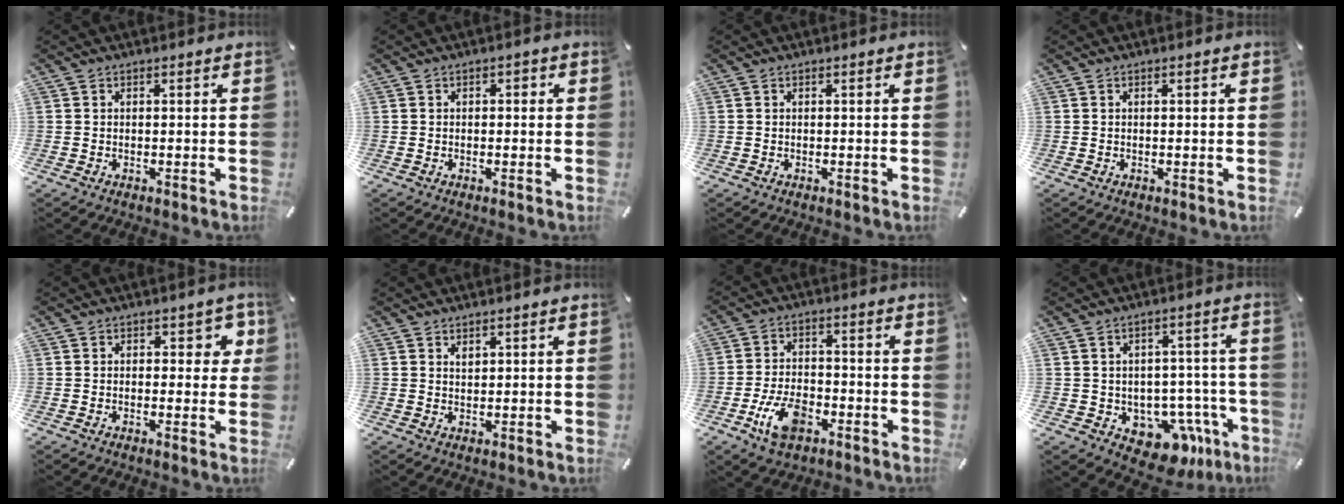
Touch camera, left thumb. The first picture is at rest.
{"total": 1.1, "force": [-0.4, 0.7, 0.8], "torque": [-0.015, 0.006, -0.010]}
{"total": 0.0}
{"total": 0.8, "force": [0.0, 0.1, 0.8], "torque": [-0.015, -0.001, 0.001]}
{"total": 4.4, "force": [1.2, 2.7, 3.4], "torque": [-0.029, -0.004, 0.012]}
{"total": 1.4, "force": [1.0, 0.8, 0.6], "torque": [-0.004, -0.002, 0.017]}
{"total": 9.9, "force": [-4.7, 5.5, 6.7], "torque": [-0.138, 0.017, -0.083]}
{"total": 11.7, "force": [-5.8, 7.9, 6.3], "torque": [-0.058, 0.027, -0.085]}